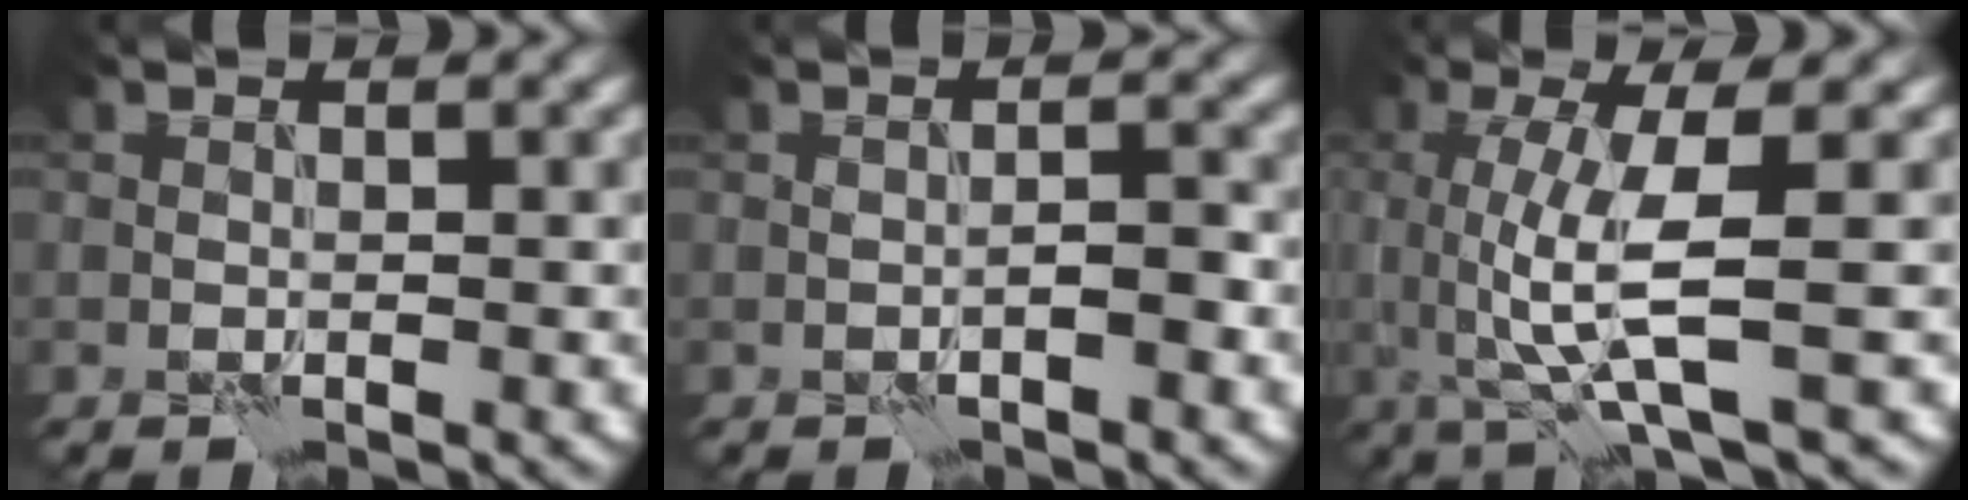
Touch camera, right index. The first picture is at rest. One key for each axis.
{"total": 1.3, "fx": -0.8, "fy": 0.2, "fz": 1.0, "tx": -0.015, "ty": 0.009, "tz": -0.015}
{"total": 6.5, "fx": 0.1, "fy": 1.5, "fz": 6.3, "tx": -0.120, "ty": -0.003, "tz": 0.004}